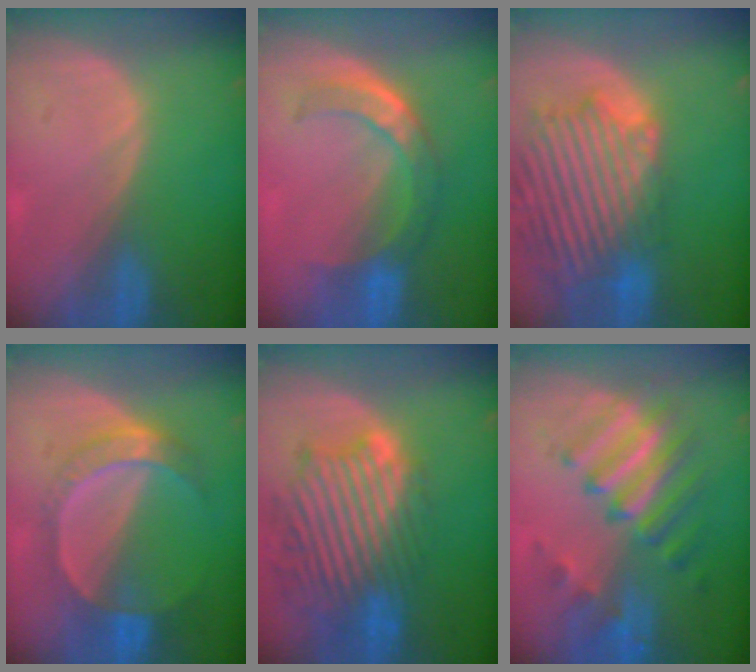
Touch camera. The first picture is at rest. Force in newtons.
{"total": 7.9, "press": 6.6, "slide": 4.3}
{"total": 14.4, "press": 12.2, "slide": 7.6}
{"total": 7.3, "press": 6.4, "slide": 3.4}
{"total": 13.0, "press": 11.6, "slide": 5.8}
{"total": 9.3, "press": 8.6, "slide": 3.6}